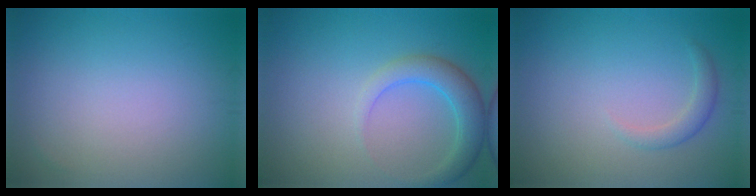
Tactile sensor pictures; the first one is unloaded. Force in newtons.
{"total": 3.4, "press": 3.4, "slide": 0.3}
{"total": 1.5, "press": 1.5, "slide": 0.1}